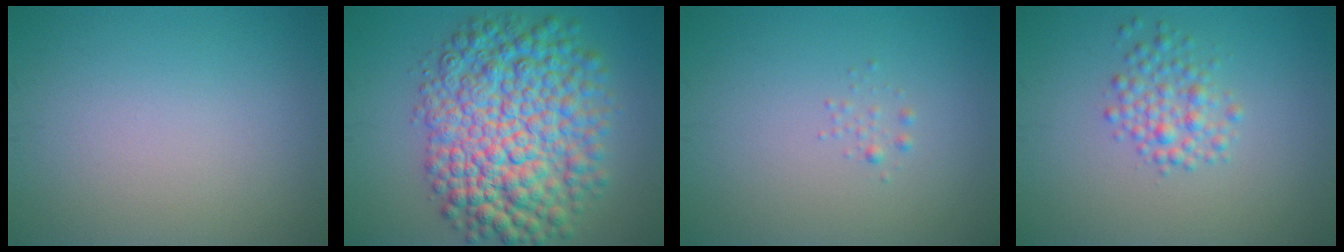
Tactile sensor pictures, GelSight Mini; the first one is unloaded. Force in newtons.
{"total": 11.6, "press": 11.6, "slide": 0.2}
{"total": 0.7, "press": 0.7, "slide": 0.0}
{"total": 2.6, "press": 2.6, "slide": 0.0}